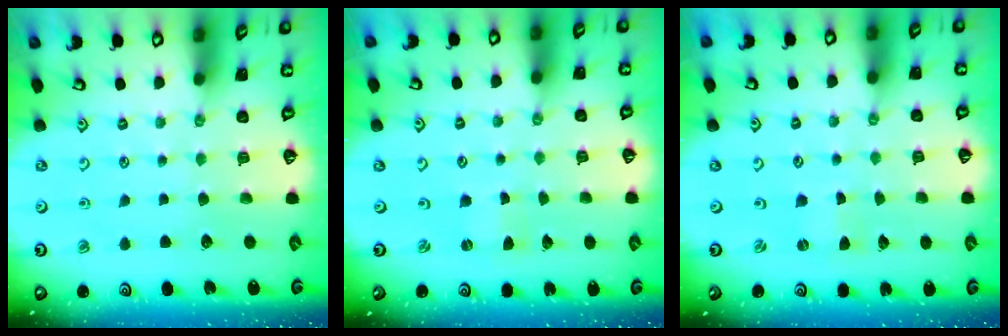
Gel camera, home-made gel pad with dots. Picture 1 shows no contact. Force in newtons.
{"total": 0.0}
{"total": 0.0}